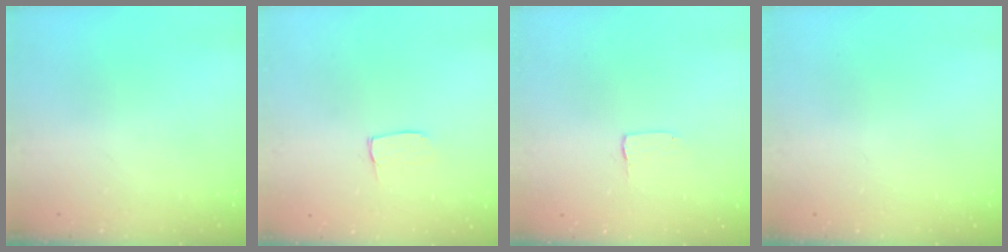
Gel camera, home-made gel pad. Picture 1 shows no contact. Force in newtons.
{"total": 4.4, "press": 4.4, "slide": 0.3}
{"total": 1.0, "press": 1.0, "slide": 0.1}
{"total": 0.0}